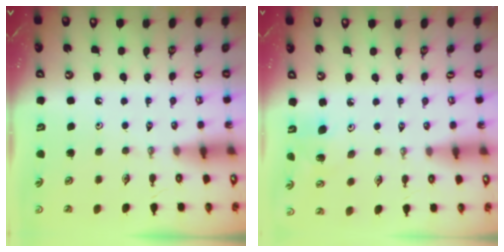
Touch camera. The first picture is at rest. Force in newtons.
{"total": 4.8, "press": 4.7, "slide": 1.2}